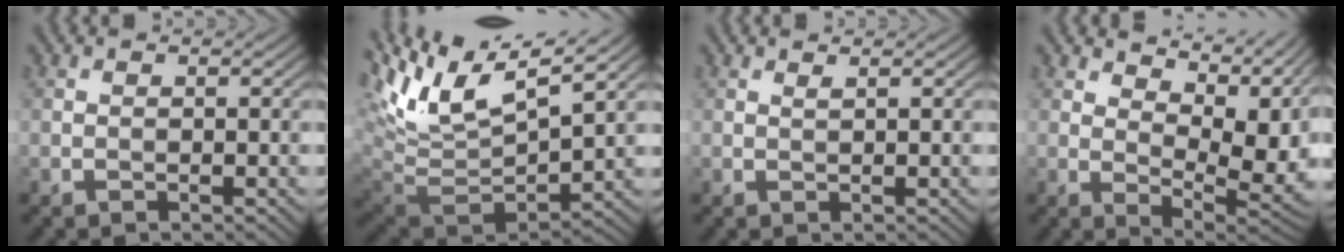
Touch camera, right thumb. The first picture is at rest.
{"total": 13.7, "force": [6.7, 5.0, 10.8], "torque": [-0.243, 0.012, 0.128]}
{"total": 0.6, "force": [0.5, -0.1, 0.3], "torque": [-0.007, 0.001, 0.010]}
{"total": 11.9, "force": [5.9, 5.5, 8.7], "torque": [-0.141, 0.003, 0.098]}